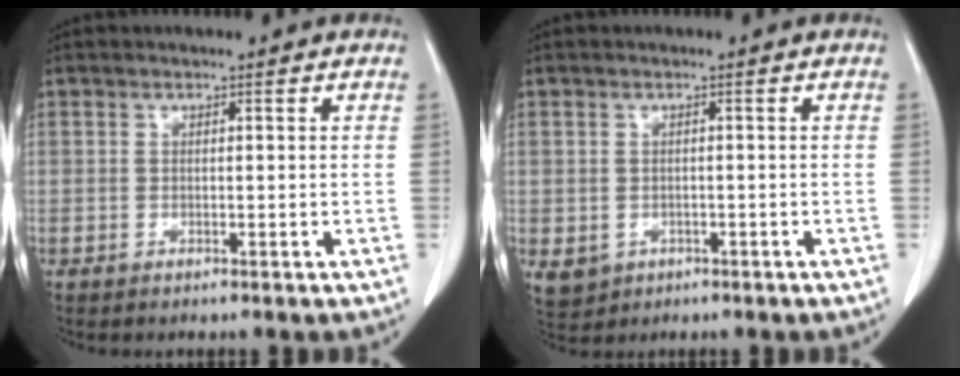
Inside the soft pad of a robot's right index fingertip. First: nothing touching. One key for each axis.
{"total": 3.6, "fx": -1.1, "fy": 3.3, "fz": 1.1, "tx": -0.018, "ty": -0.001, "tz": -0.004}